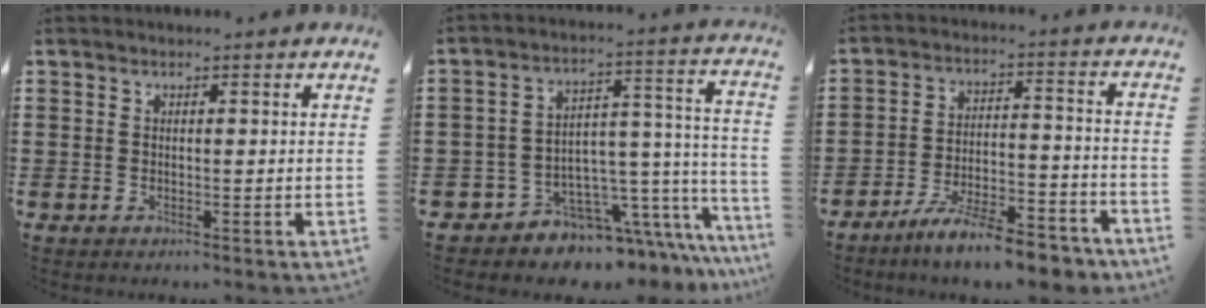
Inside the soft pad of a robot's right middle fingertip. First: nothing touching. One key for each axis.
{"total": 6.2, "fx": -5.1, "fy": 3.4, "fz": 0.9, "tx": -0.022, "ty": -0.008, "tz": -0.094}
{"total": 9.9, "fx": -8.6, "fy": 1.4, "fz": 4.6, "tx": -0.077, "ty": 0.022, "tz": -0.162}